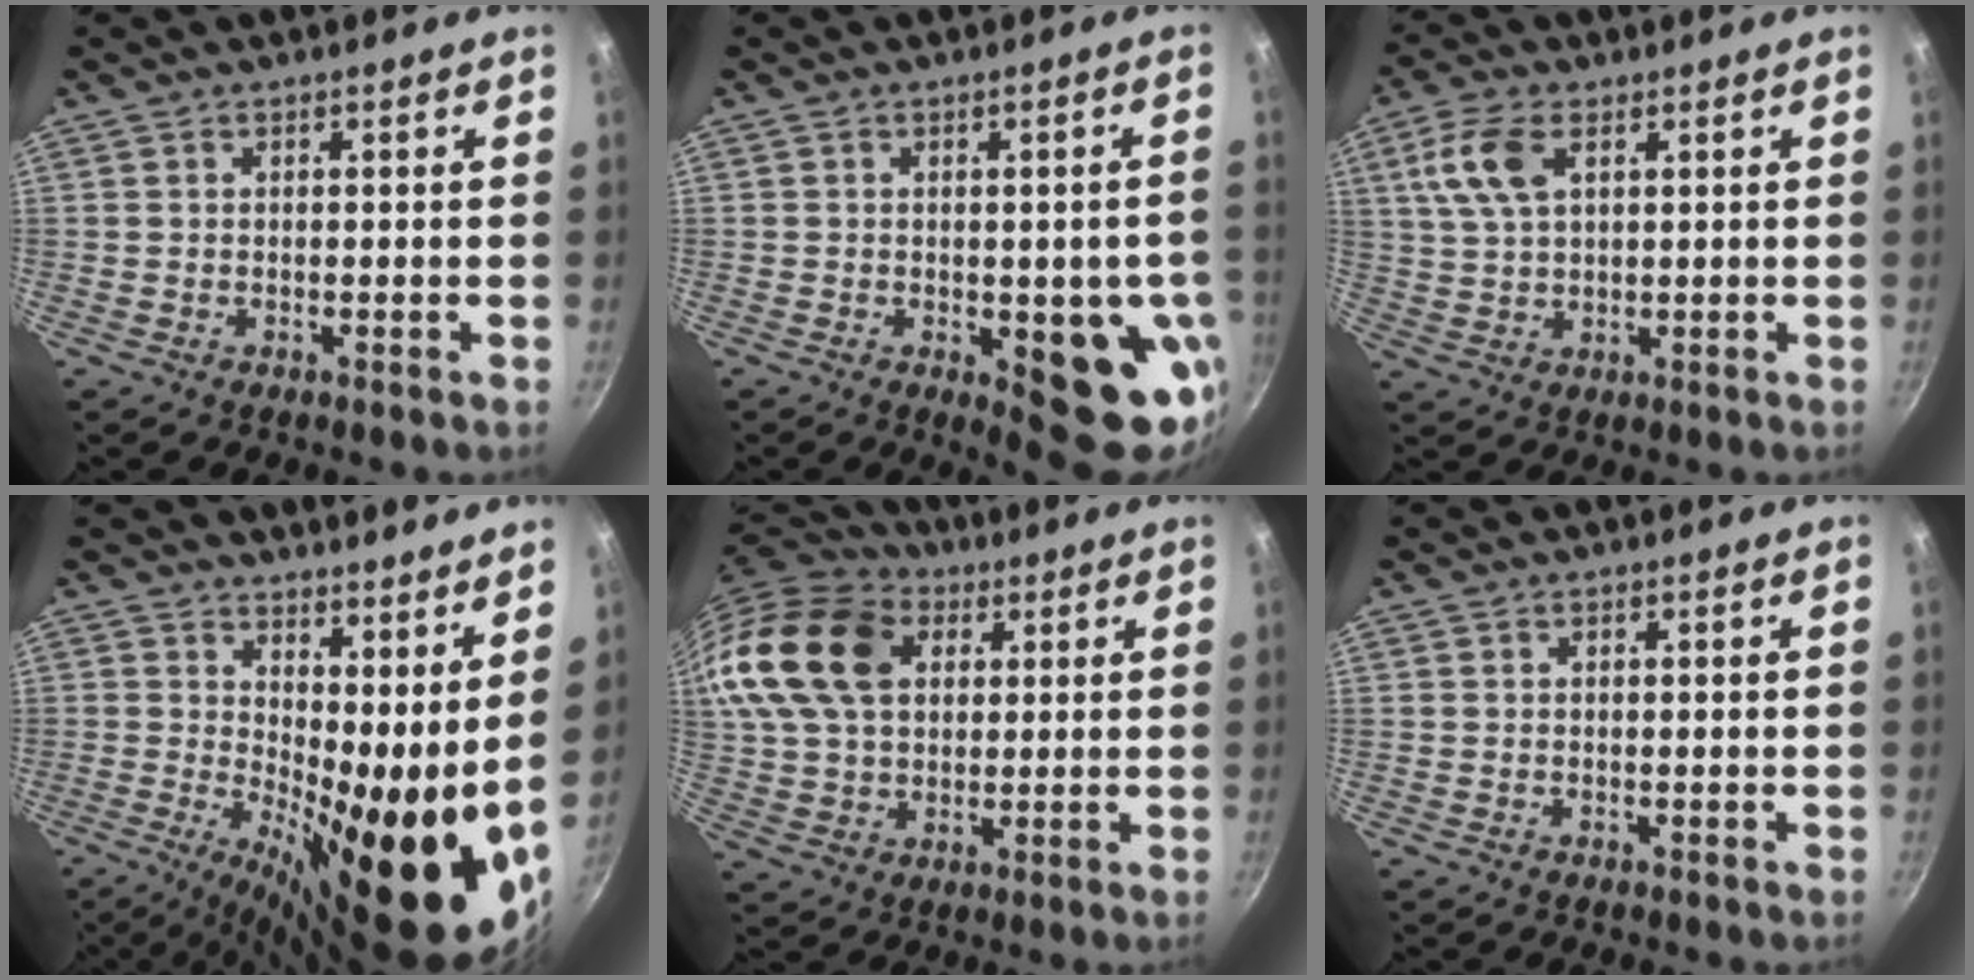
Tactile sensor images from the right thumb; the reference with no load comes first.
{"total": 12.5, "force": [-2.9, 5.2, 11.0], "torque": [-0.086, -0.002, -0.029]}
{"total": 8.2, "force": [3.1, 4.4, 6.1], "torque": [-0.126, 0.005, 0.061]}
{"total": 20.1, "force": [2.7, 7.6, 18.5], "torque": [-0.233, -0.025, 0.050]}
{"total": 22.1, "force": [7.2, 15.6, 13.9], "torque": [-0.281, 0.017, 0.125]}
{"total": 0.0}